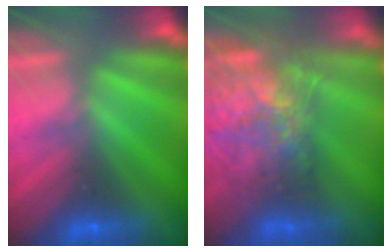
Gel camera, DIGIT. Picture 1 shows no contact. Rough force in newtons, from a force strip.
{"total": 8.0}